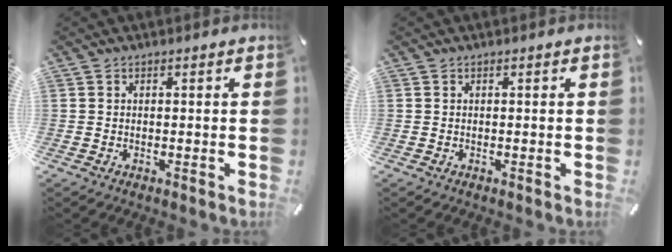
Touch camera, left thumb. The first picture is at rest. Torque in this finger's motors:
{"motor_torque": [-0.01, 0.00, 0.00, 0.00, 0.00]}